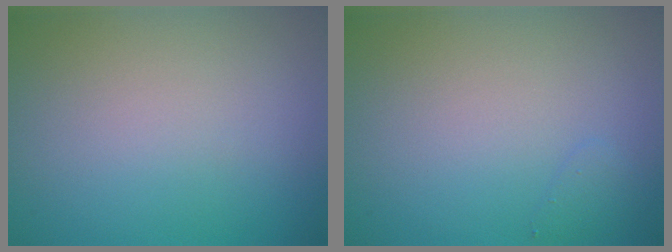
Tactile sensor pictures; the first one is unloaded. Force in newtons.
{"total": 0.8, "press": 0.8, "slide": 0.1}